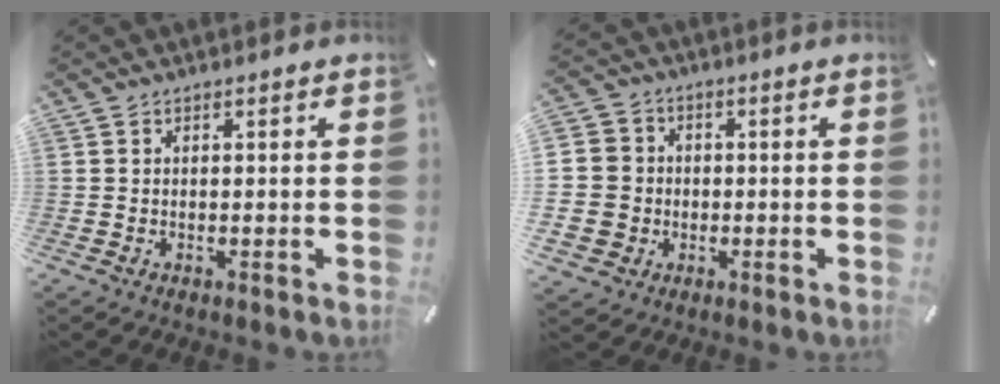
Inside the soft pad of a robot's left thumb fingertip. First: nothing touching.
{"total": 8.9, "force": [-0.9, 8.6, 2.0], "torque": [-0.060, 0.011, -0.014]}